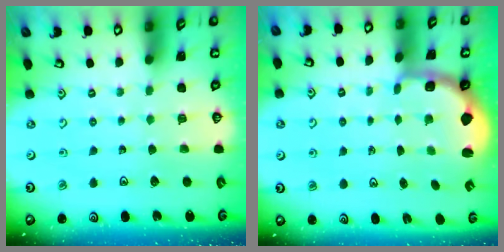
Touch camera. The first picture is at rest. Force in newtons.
{"total": 2.4, "press": 1.2, "slide": 2.1}